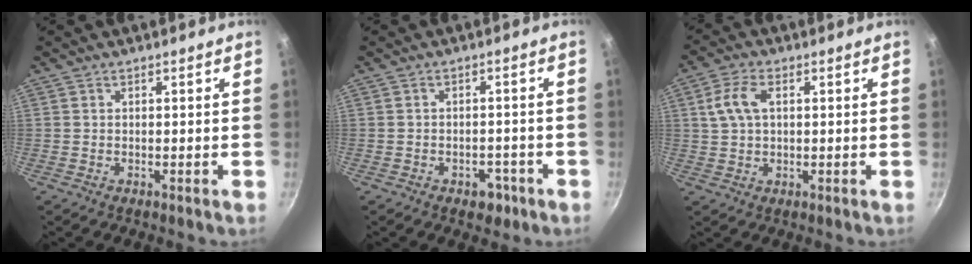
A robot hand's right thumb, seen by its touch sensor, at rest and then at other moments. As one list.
[{"total": 3.2, "force": [-1.8, 2.2, 1.5], "torque": [-0.003, 0.015, -0.020]}, {"total": 6.1, "force": [1.5, 3.6, 4.7], "torque": [-0.101, 0.010, 0.029]}]